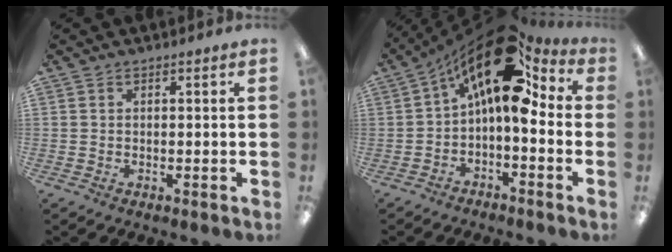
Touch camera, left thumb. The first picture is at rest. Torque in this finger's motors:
{"motor_torque": [-0.27, 1.87, 1.45, -1.32, 0.55]}